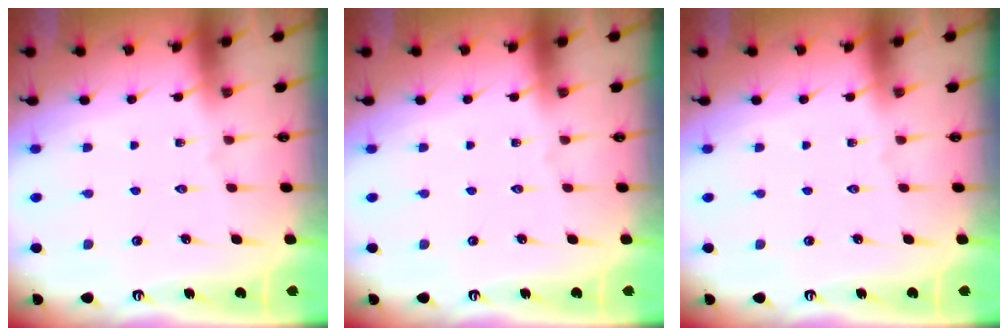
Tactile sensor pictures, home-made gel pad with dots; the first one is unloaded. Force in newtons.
{"total": 0.0}
{"total": 0.0}